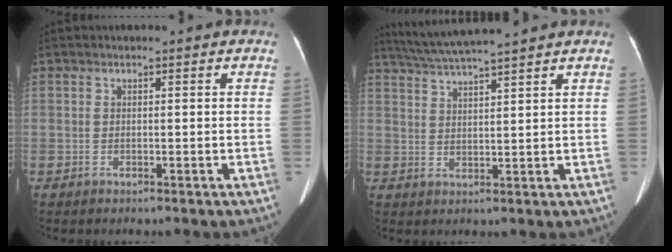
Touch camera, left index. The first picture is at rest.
{"total": 8.5, "force": [7.6, -1.1, 3.7], "torque": [-0.071, 0.026, 0.128]}